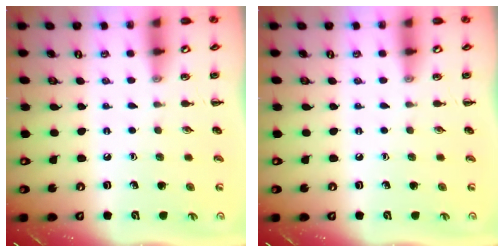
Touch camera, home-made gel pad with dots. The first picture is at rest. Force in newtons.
{"total": 0.0}